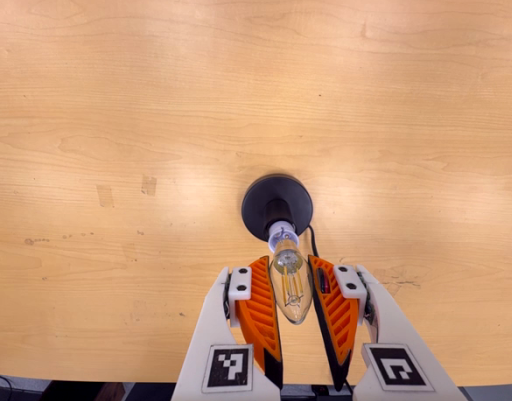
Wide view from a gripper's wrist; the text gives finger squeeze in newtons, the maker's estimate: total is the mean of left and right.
{"total": 12.8, "left": 13.8, "right": 11.8}